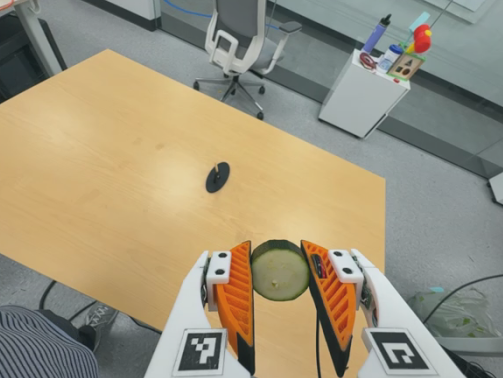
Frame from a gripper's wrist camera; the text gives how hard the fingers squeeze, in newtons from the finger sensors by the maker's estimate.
{"total": 9.4, "left": 9.2, "right": 9.7}